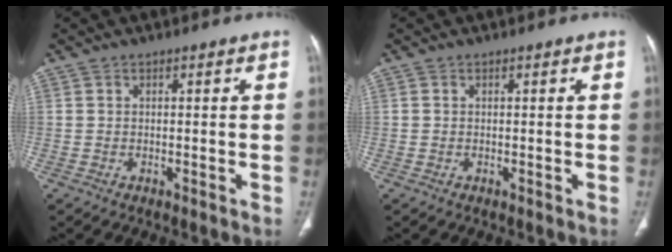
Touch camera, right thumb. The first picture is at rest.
{"total": 0.0}